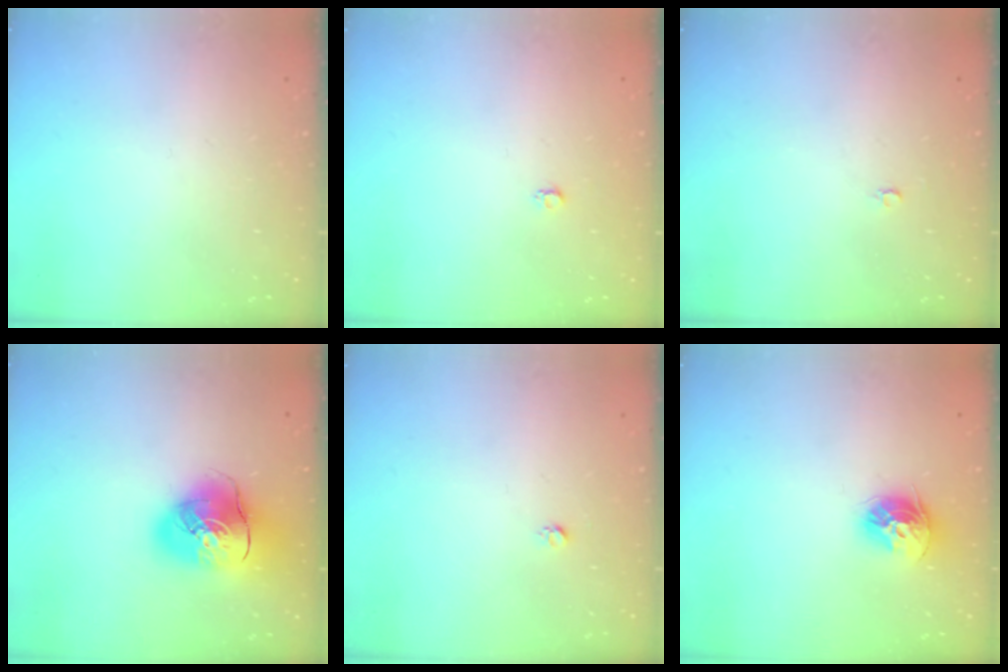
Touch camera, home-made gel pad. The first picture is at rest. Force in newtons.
{"total": 2.6, "press": 2.6, "slide": 0.4}
{"total": 2.0, "press": 2.0, "slide": 0.4}
{"total": 14.8, "press": 14.5, "slide": 2.6}
{"total": 2.7, "press": 2.7, "slide": 0.3}
{"total": 10.6, "press": 10.6, "slide": 1.0}